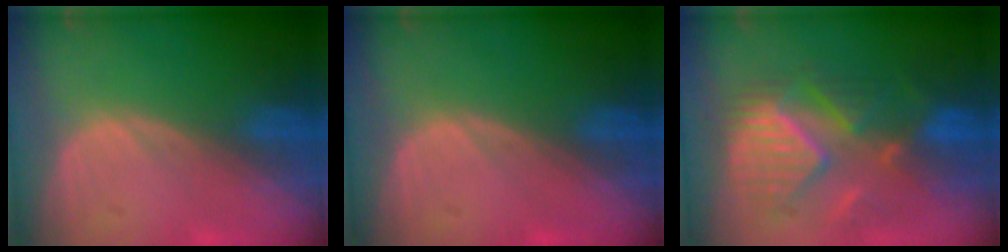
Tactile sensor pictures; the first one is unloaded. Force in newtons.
{"total": 0.0}
{"total": 9.8, "press": 9.3, "slide": 3.1}